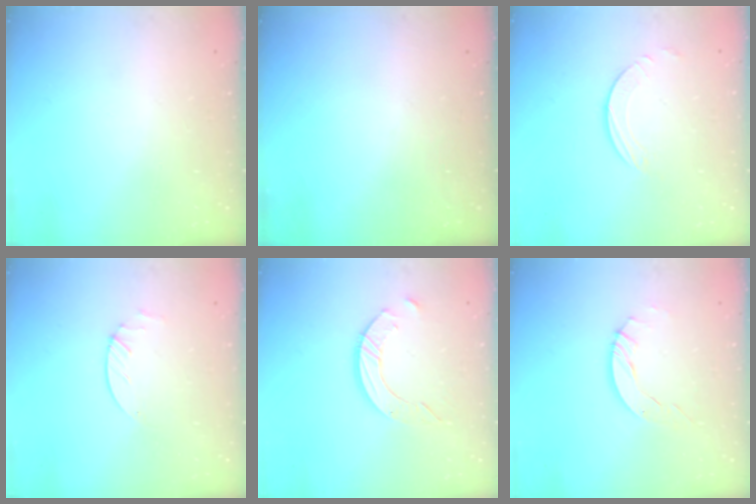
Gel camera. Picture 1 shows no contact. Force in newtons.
{"total": 0.0}
{"total": 1.7, "press": 1.7, "slide": 0.2}
{"total": 1.9, "press": 1.9, "slide": 0.3}
{"total": 7.9, "press": 7.8, "slide": 0.7}
{"total": 4.9, "press": 4.9, "slide": 0.1}